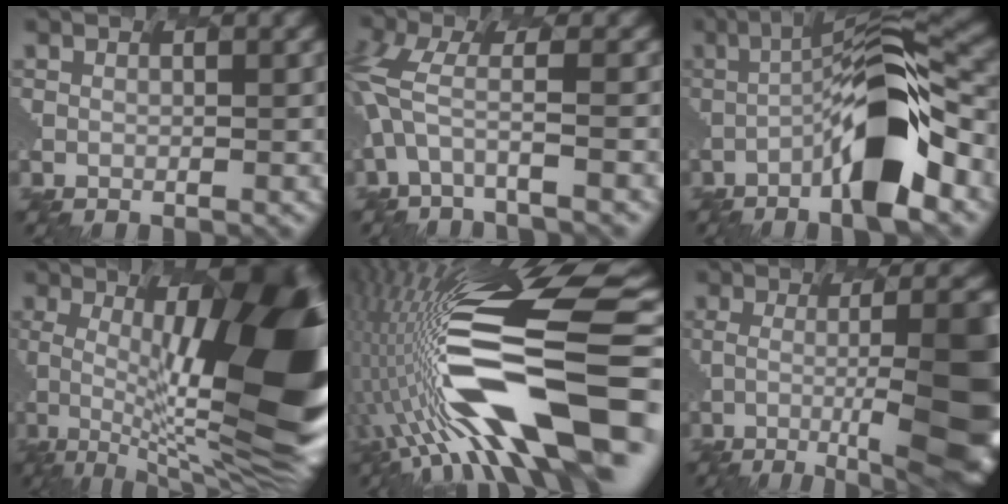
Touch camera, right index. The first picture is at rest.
{"total": 2.9, "force": [-0.3, 0.7, 2.8], "torque": [-0.104, 0.014, -0.024]}
{"total": 8.8, "force": [-4.1, 1.8, 7.5], "torque": [-0.133, 0.022, -0.087]}
{"total": 12.9, "force": [1.2, 3.2, 12.4], "torque": [-0.185, 0.022, 0.006]}
{"total": 12.5, "force": [-2.5, 3.9, 11.6], "torque": [-0.233, 0.030, -0.054]}
{"total": 10.6, "force": [-3.1, 2.1, 9.9], "torque": [-0.133, 0.022, -0.051]}